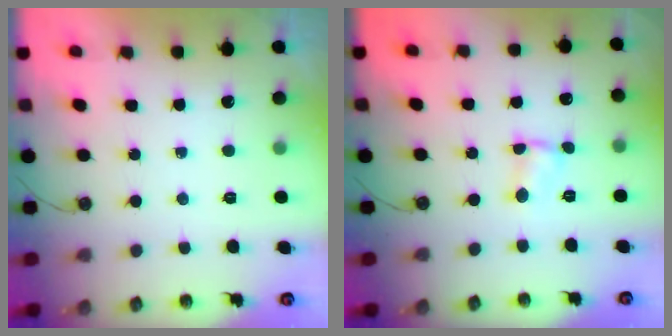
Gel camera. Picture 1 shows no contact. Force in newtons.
{"total": 1.4, "press": 1.4, "slide": 0.2}